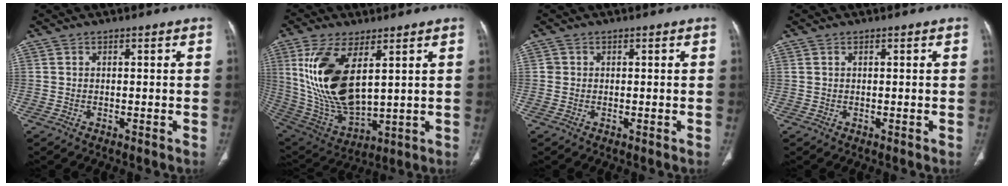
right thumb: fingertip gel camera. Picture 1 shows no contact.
{"total": 18.4, "force": [5.6, 8.5, 15.3], "torque": [-0.300, -0.027, 0.127]}
{"total": 0.8, "force": [0.1, 0.8, 0.1], "torque": [0.003, 0.004, 0.002]}
{"total": 0.0}